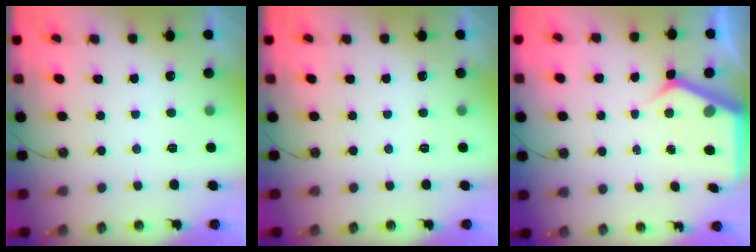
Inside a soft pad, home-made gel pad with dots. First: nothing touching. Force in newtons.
{"total": 0.0}
{"total": 6.8, "press": 6.8, "slide": 0.3}